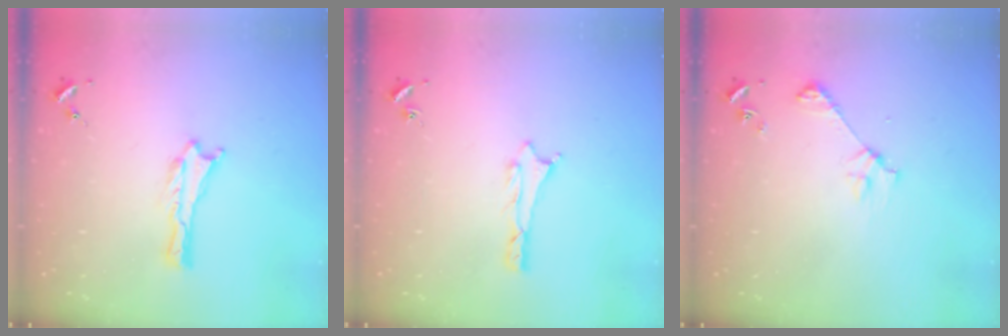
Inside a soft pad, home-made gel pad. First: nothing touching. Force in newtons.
{"total": 0.8, "press": 0.8, "slide": 0.2}
{"total": 3.8, "press": 3.8, "slide": 0.3}